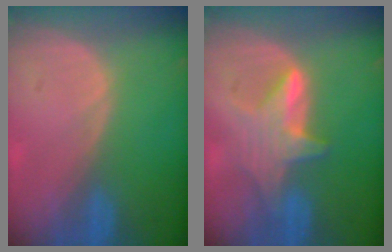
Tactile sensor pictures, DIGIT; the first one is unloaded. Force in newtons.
{"total": 6.0, "press": 5.9, "slide": 0.6}